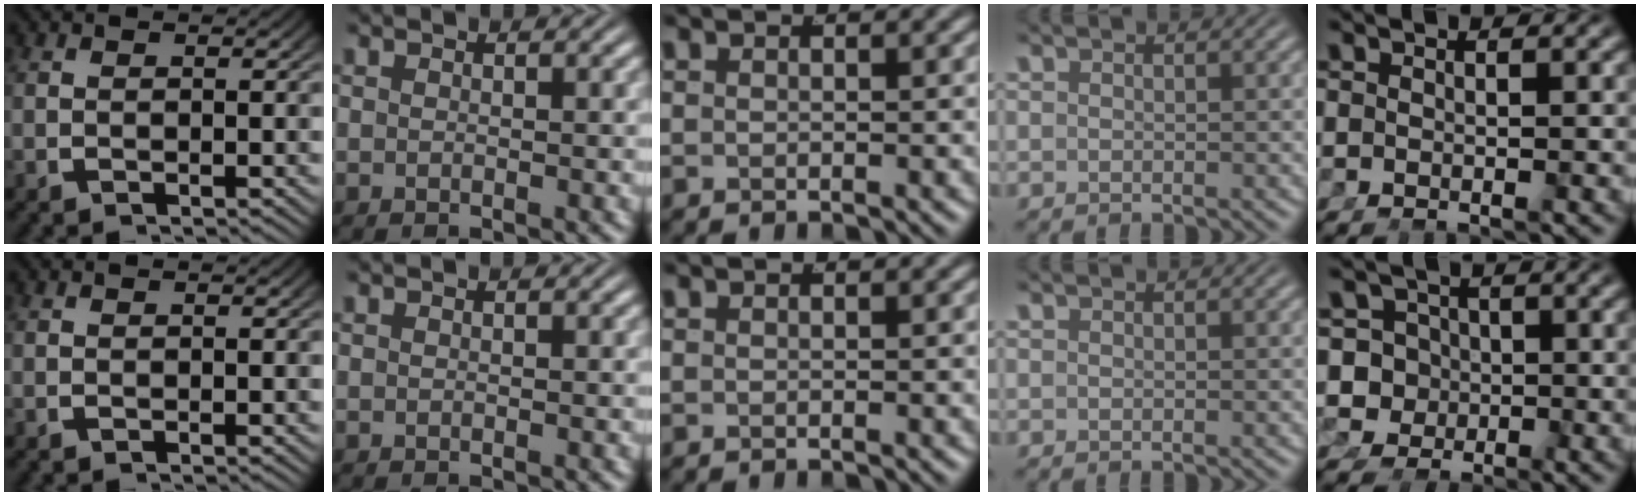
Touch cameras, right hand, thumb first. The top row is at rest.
{"little": {"total": 9.7, "force": [-1.5, 9.2, 2.8], "torque": [-0.099, -0.051, -0.017]}}